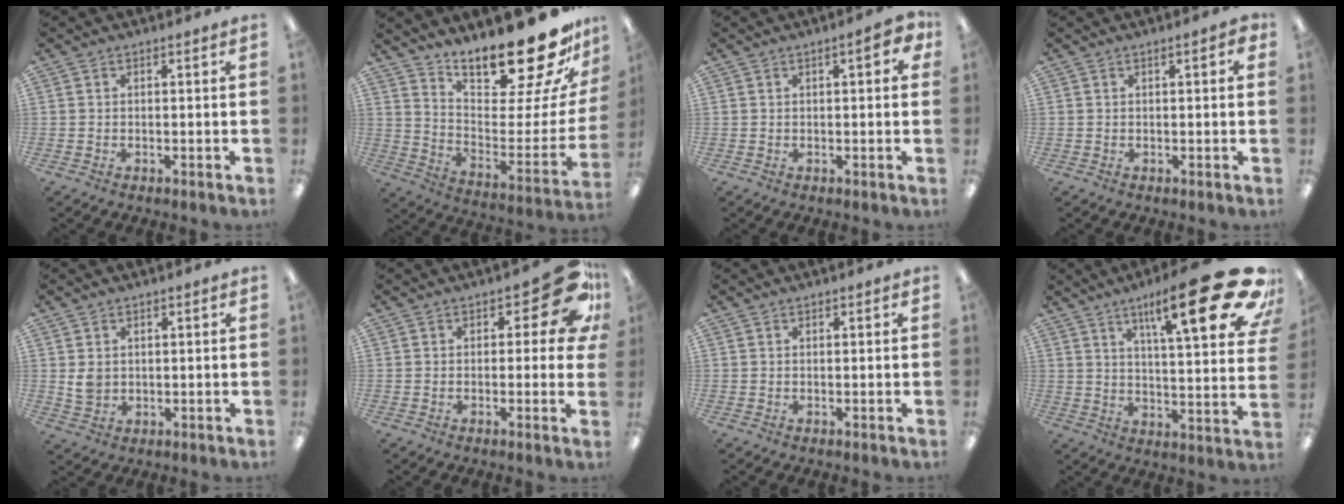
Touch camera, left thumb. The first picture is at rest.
{"total": 24.5, "force": [20.6, 5.7, 12.0], "torque": [-0.154, -0.166, 0.331]}
{"total": 4.9, "force": [1.8, 1.7, 4.3], "torque": [-0.058, 0.000, 0.025]}
{"total": 2.0, "force": [0.7, 0.6, 1.7], "torque": [-0.028, 0.000, 0.009]}
{"total": 3.9, "force": [1.2, 3.2, 1.9], "torque": [-0.030, 0.001, 0.023]}
{"total": 11.0, "force": [5.0, 4.8, 8.6], "torque": [-0.099, -0.021, 0.083]}
{"total": 0.6, "force": [0.5, 0.3, 0.2], "torque": [-0.003, 0.002, 0.009]}
{"total": 25.6, "force": [13.6, 6.6, 20.7], "torque": [-0.283, -0.086, 0.208]}